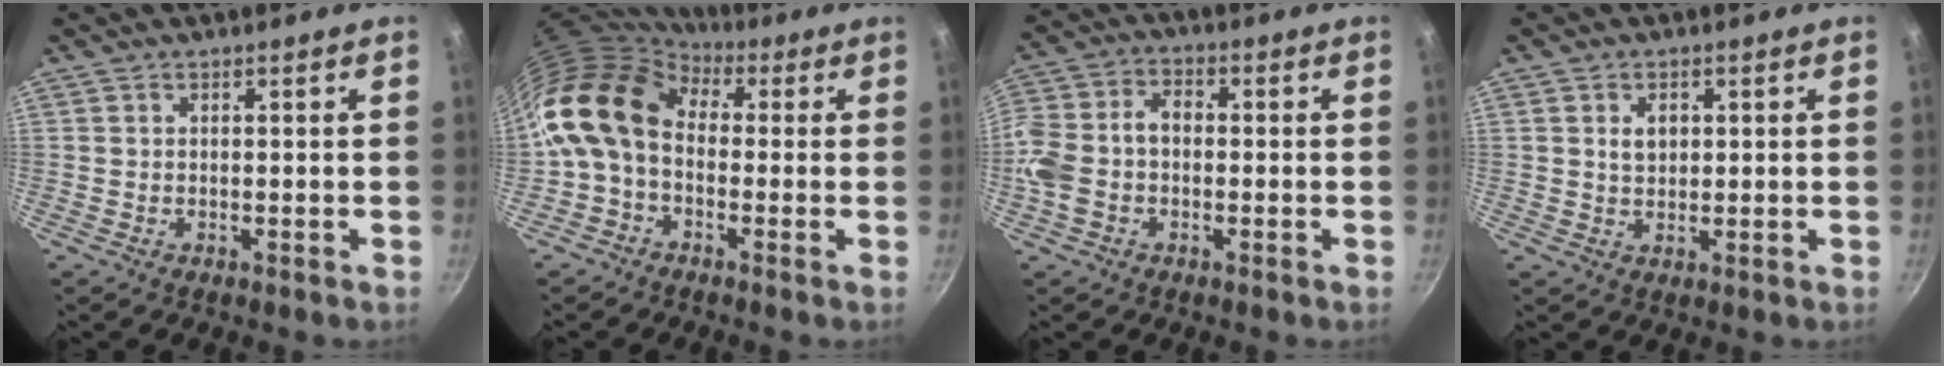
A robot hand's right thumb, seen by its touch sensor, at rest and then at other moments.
{"total": 13.4, "force": [0.6, 9.7, 9.3], "torque": [-0.164, 0.028, -0.011]}
{"total": 10.7, "force": [-1.8, 7.6, 7.3], "torque": [-0.144, 0.038, -0.049]}
{"total": 3.3, "force": [0.8, 2.4, 2.1], "torque": [-0.023, -0.001, 0.015]}